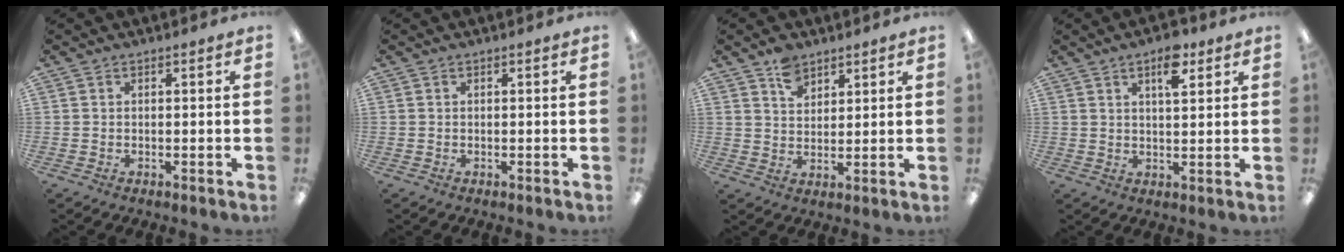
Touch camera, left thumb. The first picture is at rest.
{"total": 0.0}
{"total": 6.0, "force": [4.3, 3.6, 2.1], "torque": [-0.030, -0.016, 0.078]}
{"total": 6.6, "force": [4.1, 2.6, 4.6], "torque": [-0.060, -0.015, 0.064]}